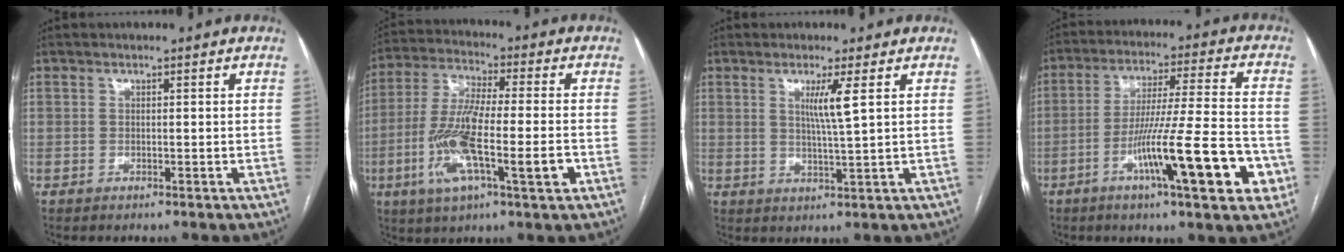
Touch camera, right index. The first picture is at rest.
{"total": 14.4, "force": [-3.9, 2.3, 13.7], "torque": [-0.267, -0.004, -0.071]}
{"total": 4.2, "force": [1.5, -0.8, 3.9], "torque": [-0.074, -0.008, 0.028]}
{"total": 16.6, "force": [-6.2, 0.8, 15.3], "torque": [-0.242, -0.005, -0.098]}